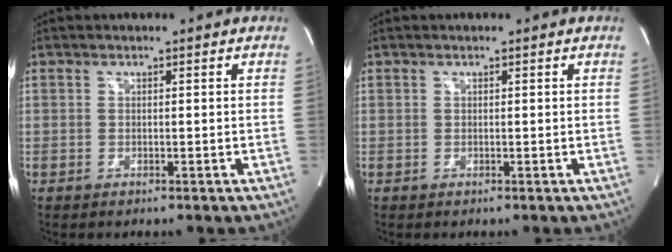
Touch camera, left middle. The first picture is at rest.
{"total": 0.0}